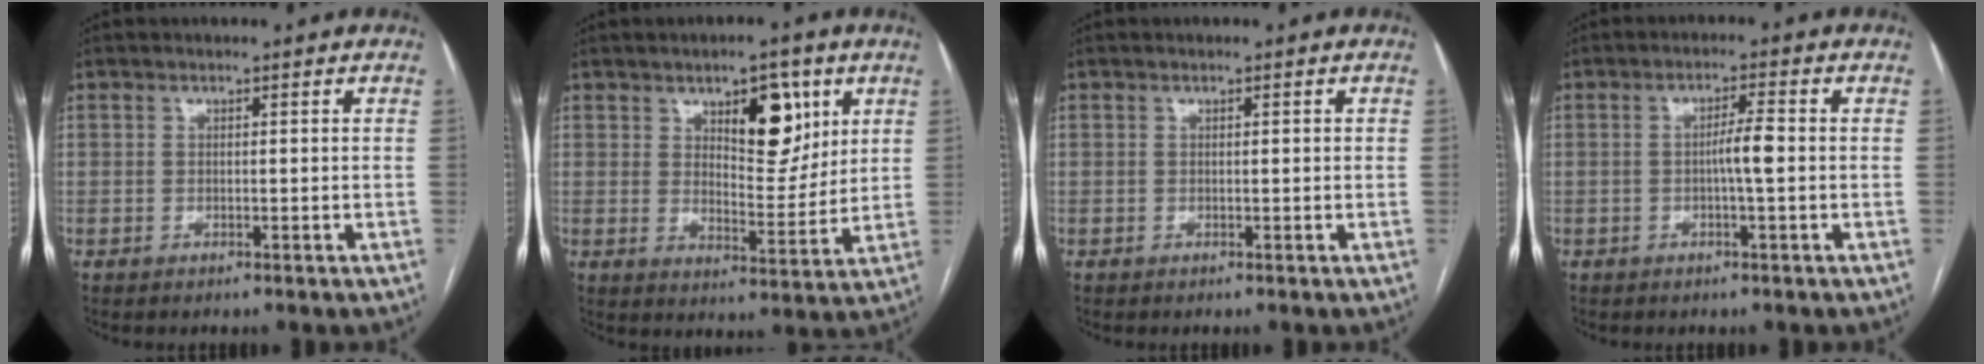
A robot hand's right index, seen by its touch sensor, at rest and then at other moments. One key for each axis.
{"total": 9.3, "fx": 4.5, "fy": 3.8, "fz": 7.2, "tx": -0.103, "ty": 0.000, "tz": 0.072}
{"total": 0.5, "fx": 0.1, "fy": 0.1, "fz": 0.5, "tx": -0.007, "ty": 0.001, "tz": 0.001}
{"total": 3.4, "fx": -0.4, "fy": -0.1, "fz": 3.4, "tx": -0.058, "ty": 0.001, "tz": -0.008}